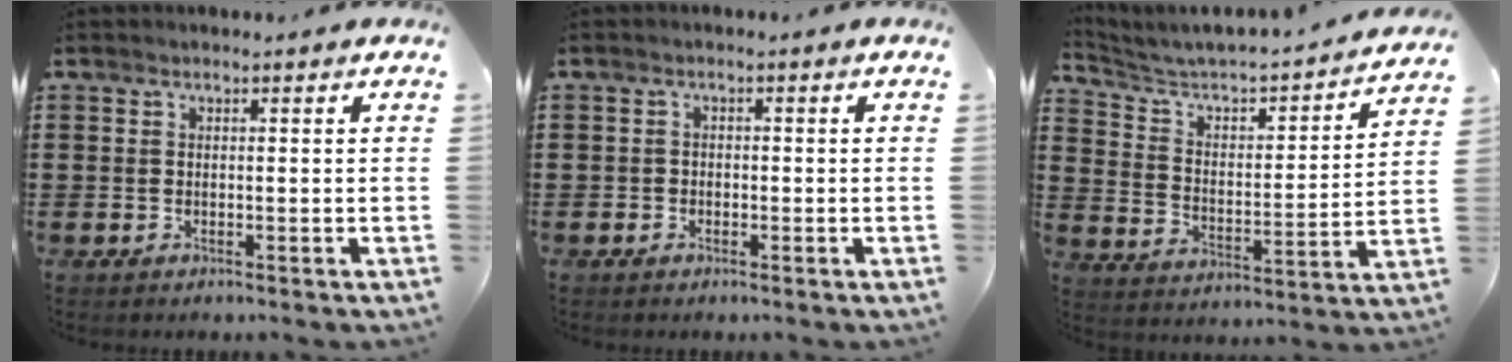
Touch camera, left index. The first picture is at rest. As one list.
[{"total": 0.9, "force": [-0.6, 0.7, 0.2], "torque": [-0.006, 0.001, -0.013]}, {"total": 3.5, "force": [3.1, 1.2, 1.2], "torque": [-0.047, -0.032, 0.039]}]